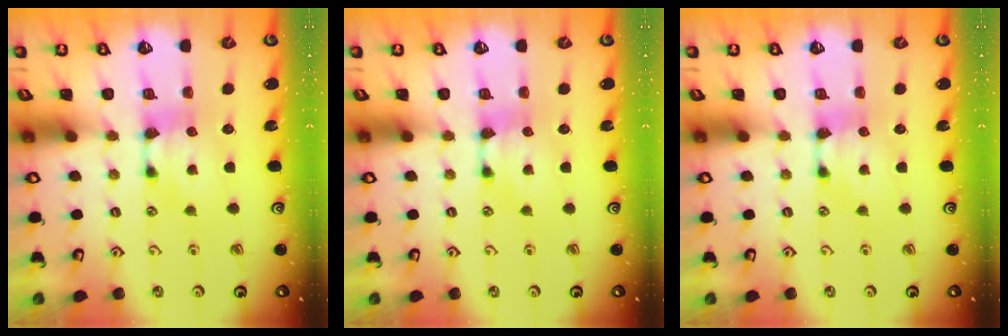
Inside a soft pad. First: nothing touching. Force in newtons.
{"total": 0.0}
{"total": 0.0}